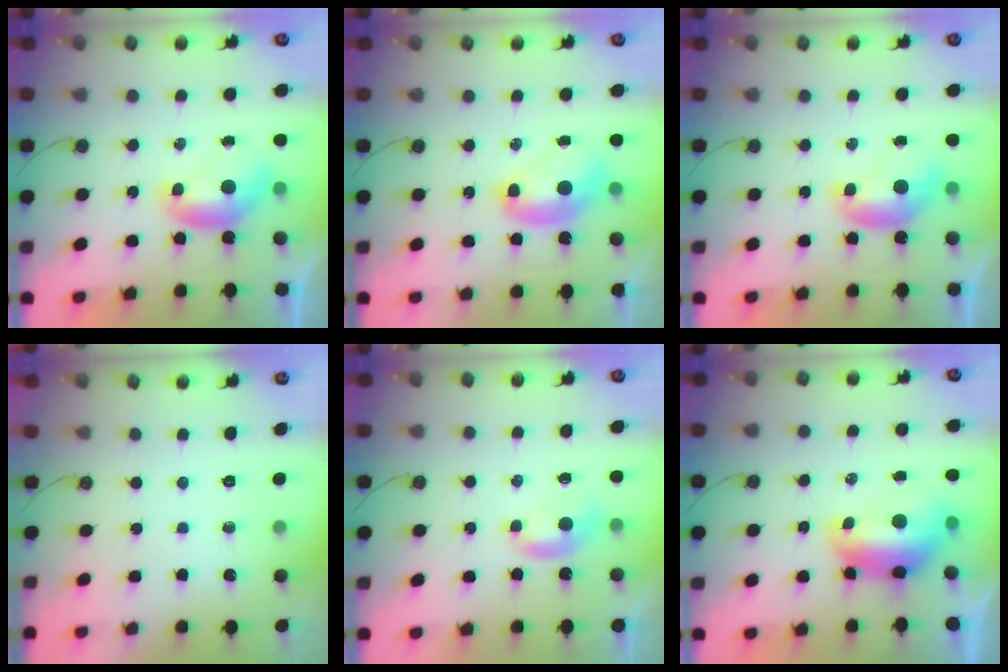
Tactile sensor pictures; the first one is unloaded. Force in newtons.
{"total": 2.6, "press": 2.6, "slide": 0.2}
{"total": 0.0}
{"total": 0.0}
{"total": 1.6, "press": 1.5, "slide": 0.5}
{"total": 2.9, "press": 2.8, "slide": 0.7}